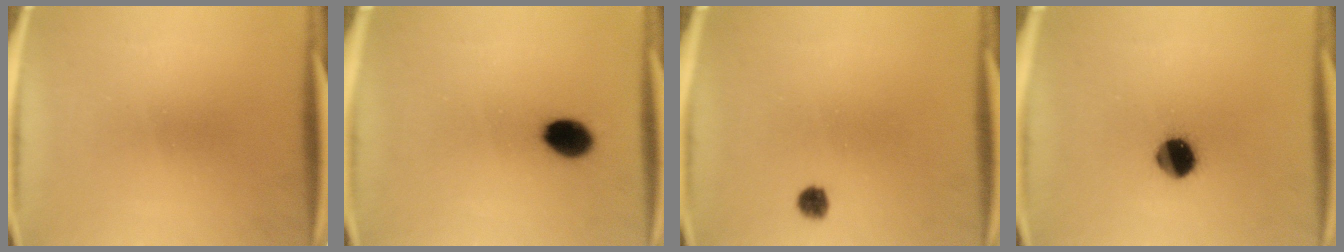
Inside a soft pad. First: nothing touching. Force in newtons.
{"total": 6.7}
{"total": 2.2}
{"total": 8.3}